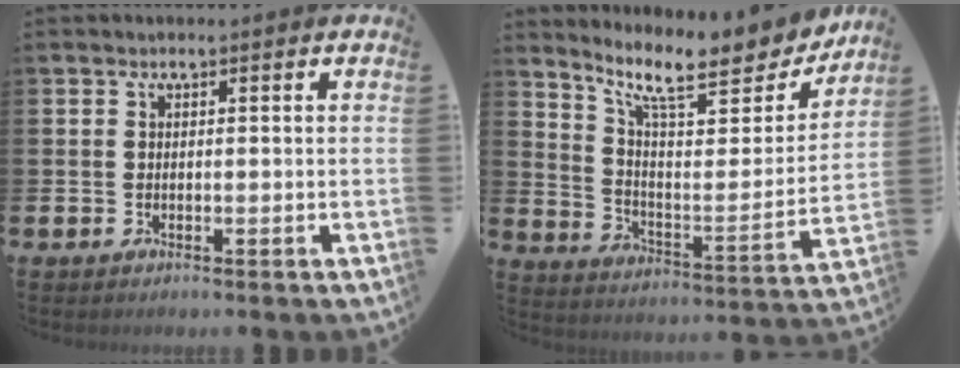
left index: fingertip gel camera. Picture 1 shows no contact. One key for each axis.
{"total": 11.3, "fx": 9.6, "fy": 2.9, "fz": 5.4, "tx": -0.122, "ty": -0.062, "tz": 0.160}